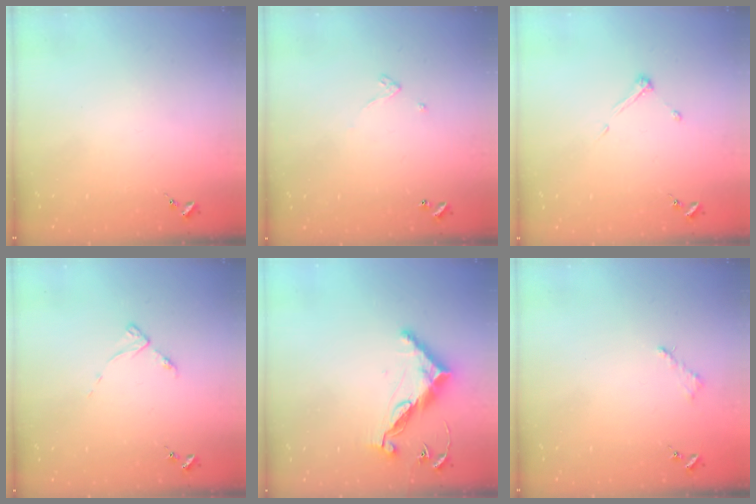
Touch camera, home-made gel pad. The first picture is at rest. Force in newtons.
{"total": 2.4, "press": 2.4, "slide": 0.2}
{"total": 4.3, "press": 4.3, "slide": 0.2}
{"total": 4.4, "press": 4.3, "slide": 0.7}
{"total": 12.1, "press": 12.0, "slide": 0.4}
{"total": 2.6, "press": 2.5, "slide": 0.3}